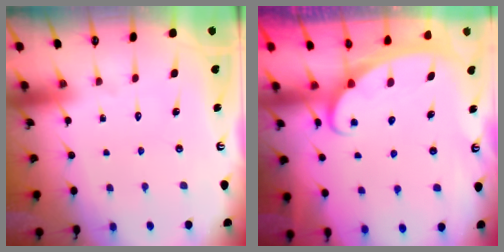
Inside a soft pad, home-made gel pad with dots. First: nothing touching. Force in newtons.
{"total": 2.5, "press": 2.5, "slide": 0.4}